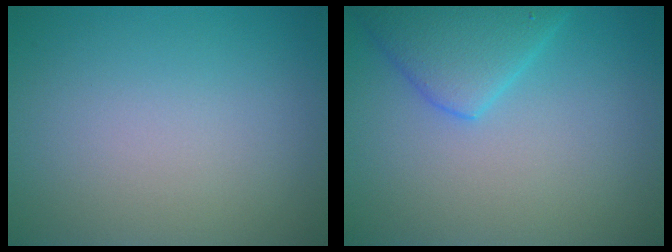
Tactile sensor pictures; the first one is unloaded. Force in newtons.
{"total": 4.2, "press": 4.2, "slide": 0.2}